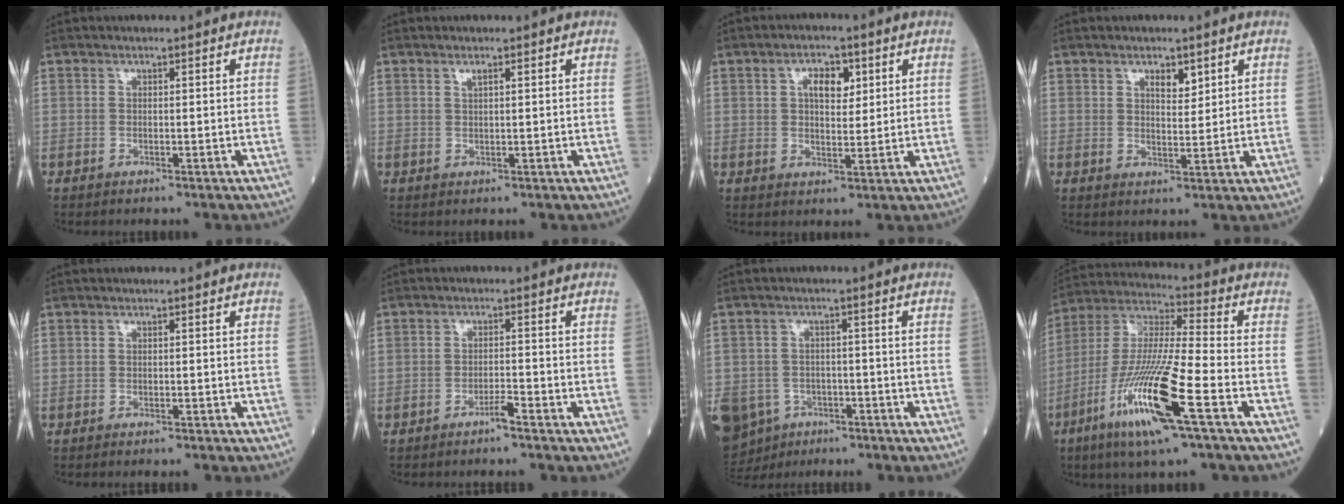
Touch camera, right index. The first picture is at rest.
{"total": 0.9, "force": [0.6, 0.0, 0.7], "torque": [-0.015, 0.000, 0.012]}
{"total": 5.0, "force": [1.9, 2.5, 3.8], "torque": [-0.063, 0.008, 0.030]}
{"total": 3.0, "force": [1.8, 1.2, 2.0], "torque": [-0.032, -0.003, 0.032]}
{"total": 1.4, "force": [-1.2, 0.0, 0.7], "torque": [-0.009, -0.001, -0.015]}
{"total": 1.8, "force": [-1.5, -0.2, 1.0], "torque": [-0.019, 0.002, -0.026]}
{"total": 11.4, "force": [-6.4, 8.9, 3.3], "torque": [-0.096, -0.002, -0.093]}
{"total": 17.0, "force": [-7.7, 0.6, 15.2], "torque": [-0.322, -0.029, -0.149]}